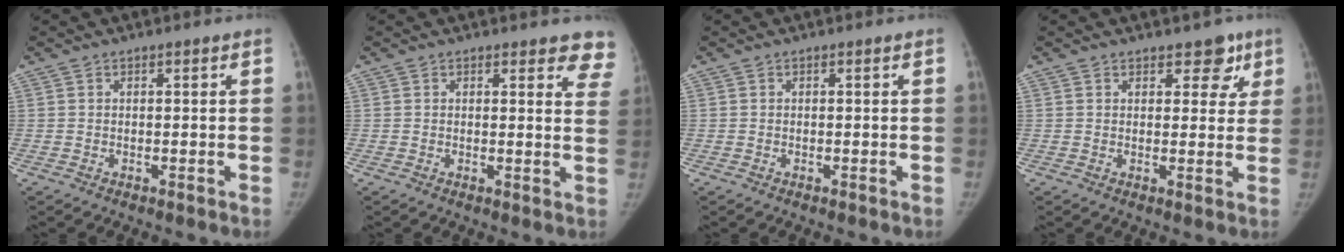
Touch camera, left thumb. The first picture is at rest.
{"total": 7.0, "force": [6.3, 2.4, 2.1], "torque": [0.022, -0.030, 0.041]}
{"total": 0.0}
{"total": 4.8, "force": [3.0, 3.0, 2.2], "torque": [0.017, -0.009, 0.034]}